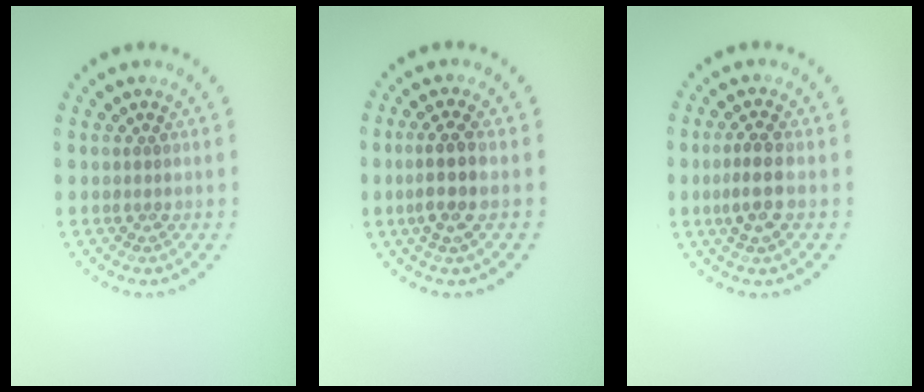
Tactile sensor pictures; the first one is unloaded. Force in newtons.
{"total": 3.0, "press": 2.7, "slide": 1.3}
{"total": 2.7, "press": 2.5, "slide": 0.9}